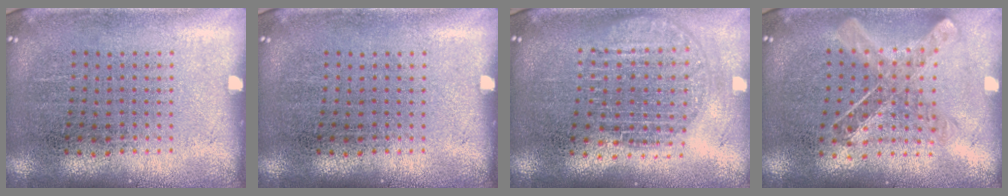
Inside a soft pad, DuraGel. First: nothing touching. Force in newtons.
{"total": 0.0}
{"total": 1.8, "press": 1.6, "slide": 0.9}
{"total": 1.0, "press": 1.0, "slide": 0.1}